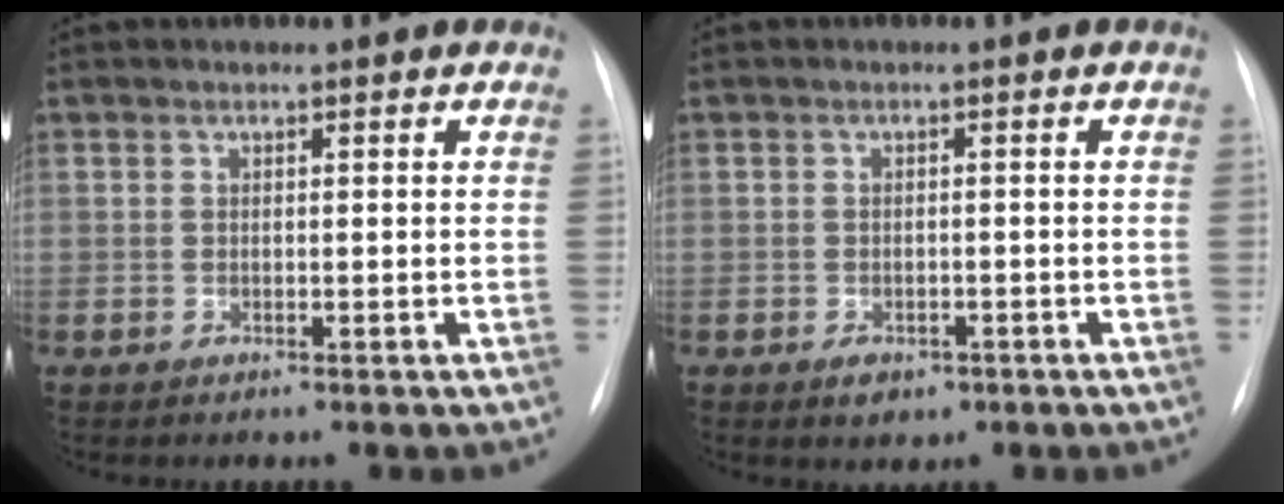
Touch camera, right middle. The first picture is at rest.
{"total": 2.6, "force": [-1.5, 1.6, 1.4], "torque": [-0.019, -0.001, -0.010]}